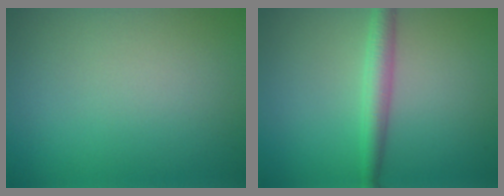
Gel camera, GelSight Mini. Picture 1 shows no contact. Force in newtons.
{"total": 2.7, "press": 2.7, "slide": 0.1}